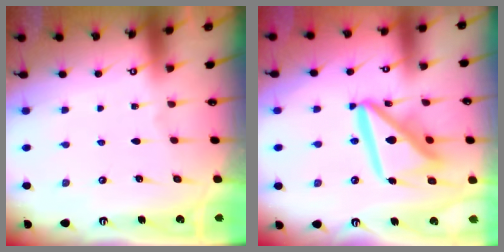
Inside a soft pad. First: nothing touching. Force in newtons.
{"total": 16.8, "press": 16.7, "slide": 1.9}